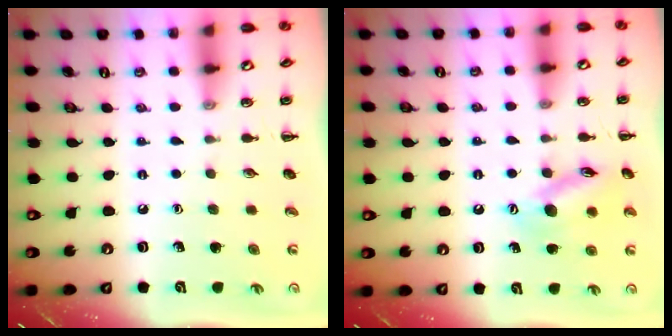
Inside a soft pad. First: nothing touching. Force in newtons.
{"total": 12.5, "press": 12.3, "slide": 2.0}